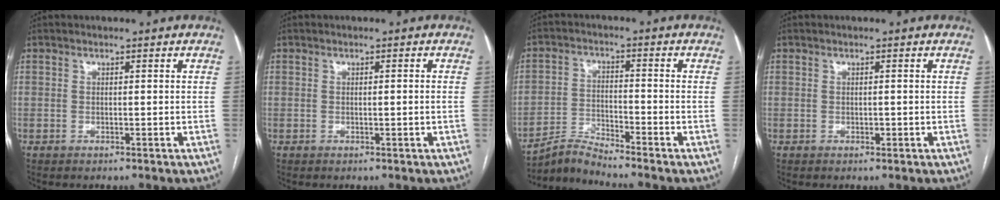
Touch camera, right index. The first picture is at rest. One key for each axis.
{"total": 0.9, "fx": -0.1, "fy": -0.2, "fz": 0.8, "tx": -0.012, "ty": 0.001, "tz": 0.002}
{"total": 5.0, "fx": -4.8, "fy": -1.5, "fz": -0.1, "tx": -0.010, "ty": -0.013, "tz": -0.091}
{"total": 0.6, "fx": -0.1, "fy": 0.3, "fz": 0.5, "tx": -0.007, "ty": 0.000, "tz": -0.001}